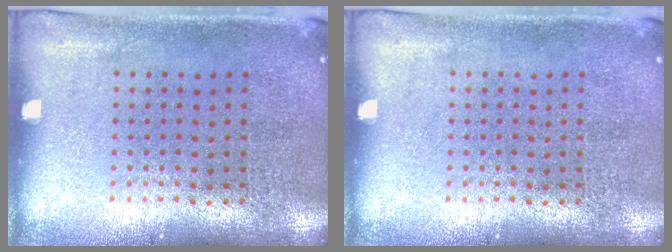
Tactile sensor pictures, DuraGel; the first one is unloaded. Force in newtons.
{"total": 0.0}